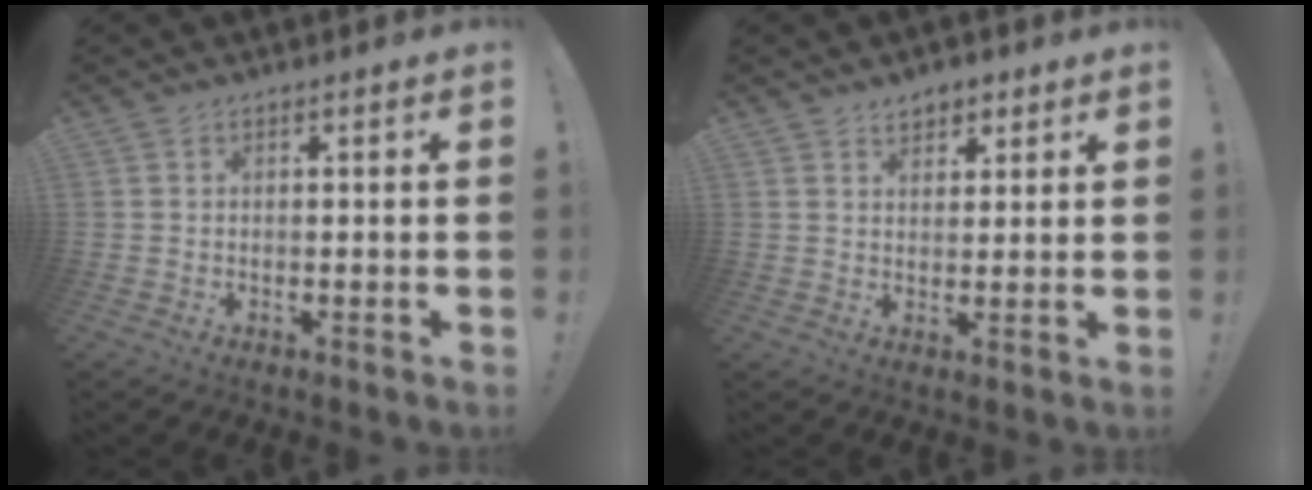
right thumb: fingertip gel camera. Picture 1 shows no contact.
{"total": 4.2, "force": [2.8, 2.9, 1.3], "torque": [-0.006, -0.011, 0.049]}